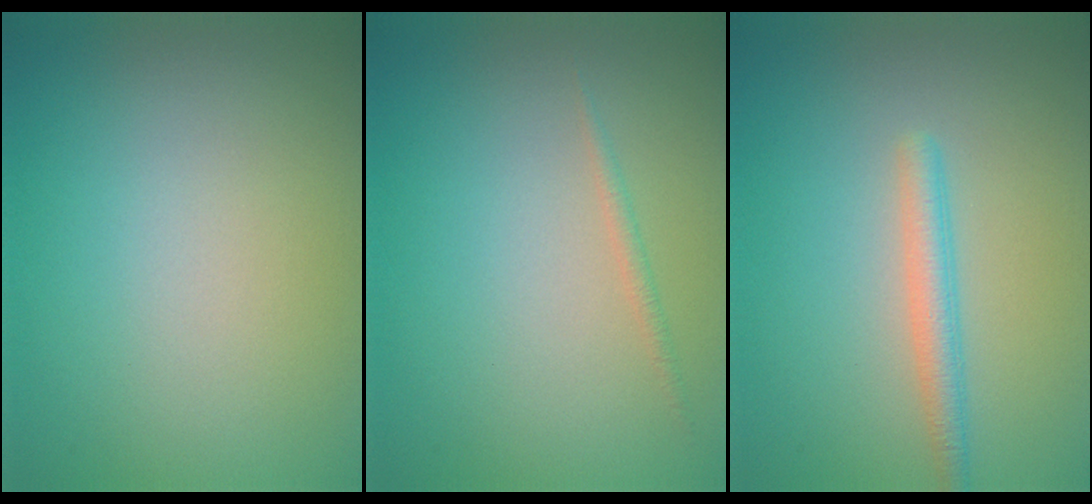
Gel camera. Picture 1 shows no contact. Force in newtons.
{"total": 0.7, "press": 0.7, "slide": 0.1}
{"total": 2.3, "press": 2.3, "slide": 0.1}